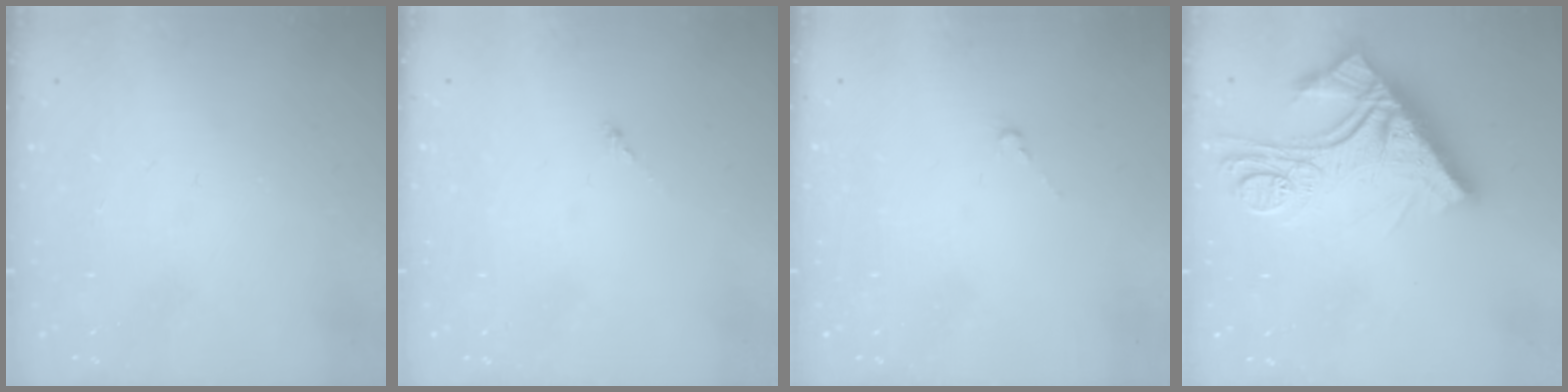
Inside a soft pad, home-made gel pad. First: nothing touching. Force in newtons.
{"total": 0.0}
{"total": 0.0}
{"total": 15.8, "press": 15.8, "slide": 0.6}